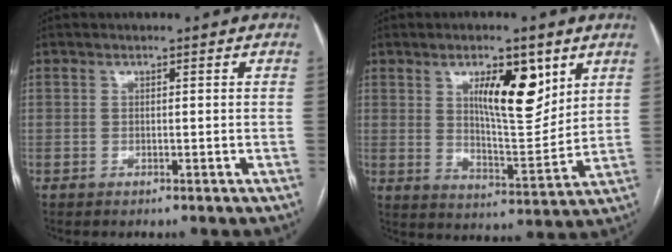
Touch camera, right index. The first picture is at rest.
{"total": 11.1, "force": [5.1, 3.4, 9.3], "torque": [-0.149, -0.006, 0.089]}